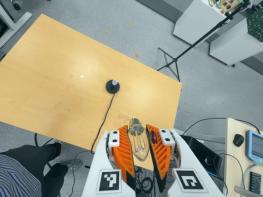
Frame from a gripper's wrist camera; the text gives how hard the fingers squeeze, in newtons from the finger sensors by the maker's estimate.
{"total": 22.8, "left": 25.1, "right": 20.6}